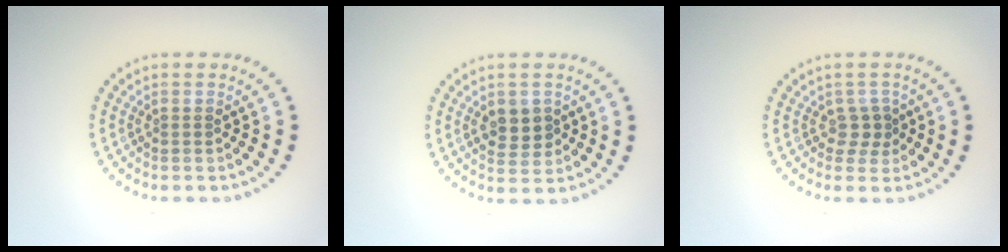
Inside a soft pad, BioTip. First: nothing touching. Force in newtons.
{"total": 2.8, "press": 2.8, "slide": 0.4}
{"total": 1.5, "press": 1.3, "slide": 0.9}